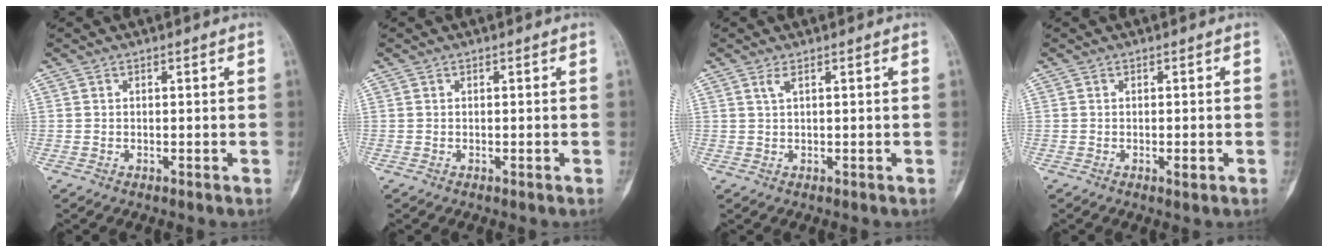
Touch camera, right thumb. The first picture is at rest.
{"total": 0.0}
{"total": 1.2, "force": [0.6, 0.2, 1.0], "torque": [-0.030, 0.002, 0.016]}
{"total": 1.3, "force": [-0.4, 0.4, 1.2], "torque": [-0.020, -0.002, -0.004]}